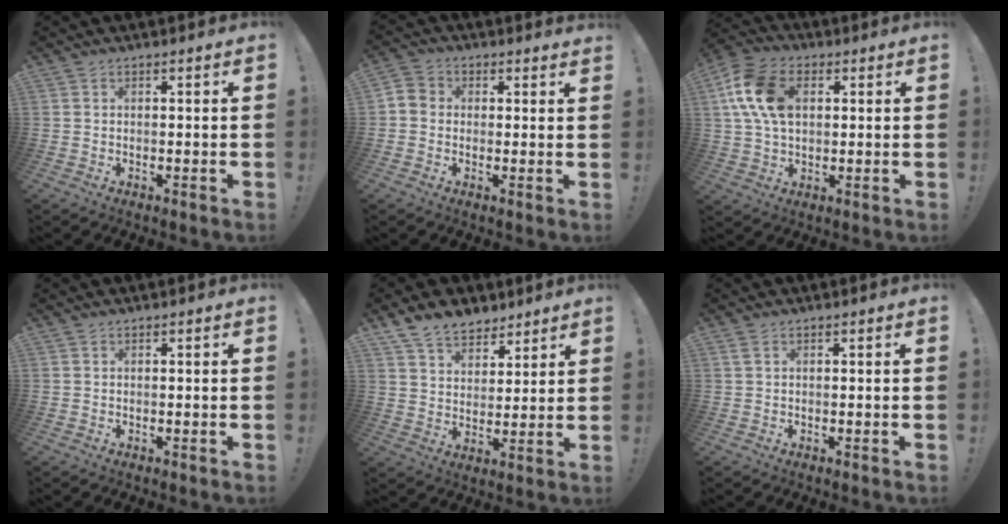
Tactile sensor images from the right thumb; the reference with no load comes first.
{"total": 3.9, "force": [0.2, 3.6, 1.5], "torque": [-0.029, 0.011, 0.007]}
{"total": 15.0, "force": [3.5, 10.1, 10.6], "torque": [-0.198, 0.004, 0.068]}
{"total": 0.0}
{"total": 10.1, "force": [7.7, 6.0, 2.7], "torque": [-0.050, -0.052, 0.153]}
{"total": 1.0, "force": [0.6, 0.2, 0.8], "torque": [-0.018, 0.001, 0.011]}